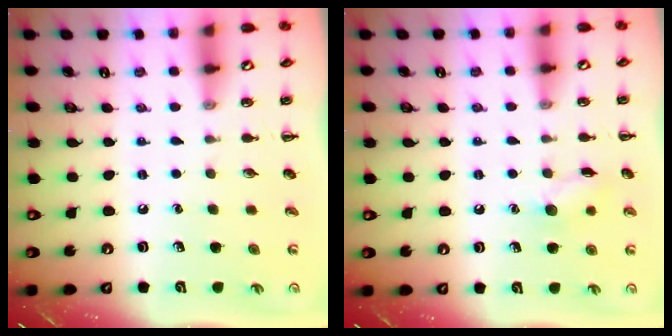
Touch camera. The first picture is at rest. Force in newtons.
{"total": 7.4, "press": 7.3, "slide": 0.8}